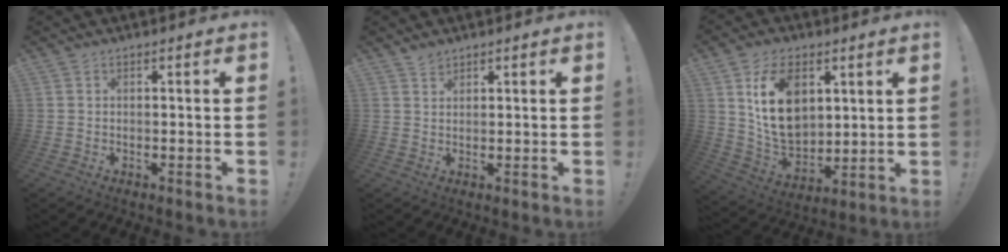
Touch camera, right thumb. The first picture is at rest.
{"total": 2.0, "force": [1.8, 0.7, 0.5], "torque": [0.005, -0.015, 0.032]}
{"total": 16.4, "force": [6.2, 11.2, 10.3], "torque": [-0.179, -0.029, 0.117]}